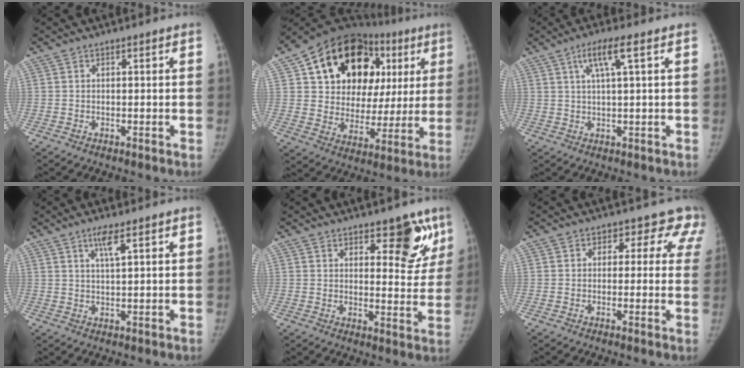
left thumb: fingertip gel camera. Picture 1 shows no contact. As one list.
[{"total": 26.4, "force": [9.6, 17.9, 16.9], "torque": [-0.201, 0.030, 0.153]}, {"total": 5.6, "force": [2.3, 0.3, 5.1], "torque": [-0.105, 0.002, 0.046]}, {"total": 3.6, "force": [2.1, 0.5, 2.9], "torque": [-0.057, -0.006, 0.041]}, {"total": 9.1, "force": [5.6, 4.1, 5.9], "torque": [-0.030, -0.035, 0.076]}, {"total": 7.1, "force": [4.9, 5.0, 1.5], "torque": [0.041, -0.008, 0.025]}]